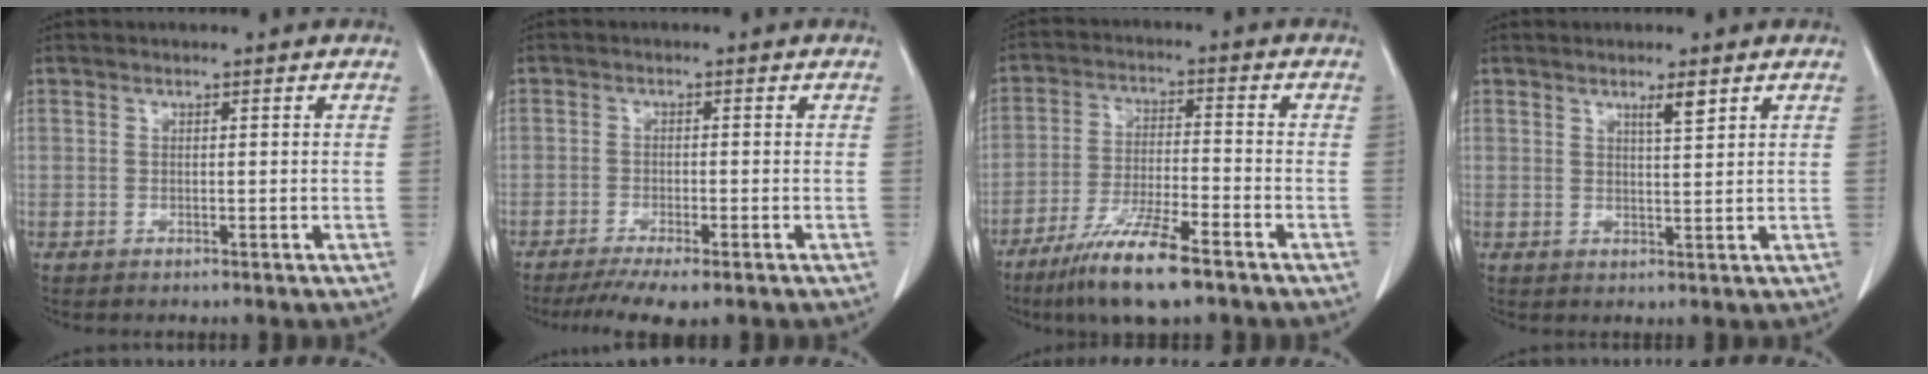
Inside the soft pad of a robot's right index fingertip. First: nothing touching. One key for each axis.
{"total": 6.5, "fx": -4.8, "fy": 1.0, "fz": 4.2, "tx": -0.064, "ty": -0.014, "tz": -0.077}
{"total": 11.0, "fx": -7.5, "fy": 1.2, "fz": 7.9, "tx": -0.152, "ty": -0.028, "tz": -0.136}
{"total": 2.5, "fx": 1.6, "fy": 0.1, "fz": 1.9, "tx": -0.036, "ty": -0.003, "tz": 0.028}